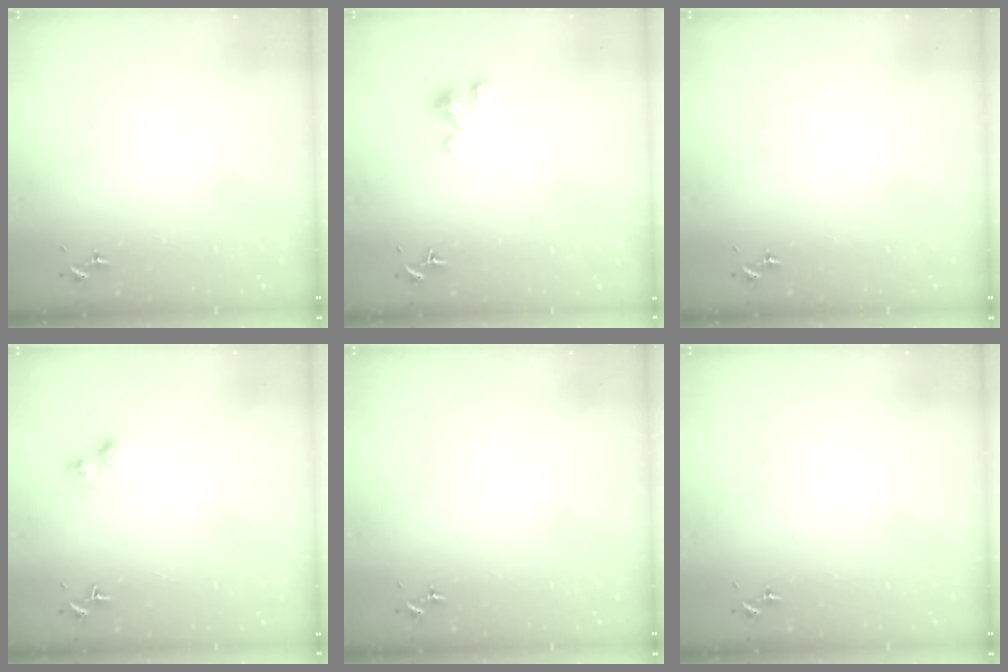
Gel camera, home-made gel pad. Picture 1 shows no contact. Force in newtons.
{"total": 2.9, "press": 2.9, "slide": 0.4}
{"total": 0.0}
{"total": 4.7, "press": 4.7, "slide": 0.4}
{"total": 0.0}
{"total": 0.0}